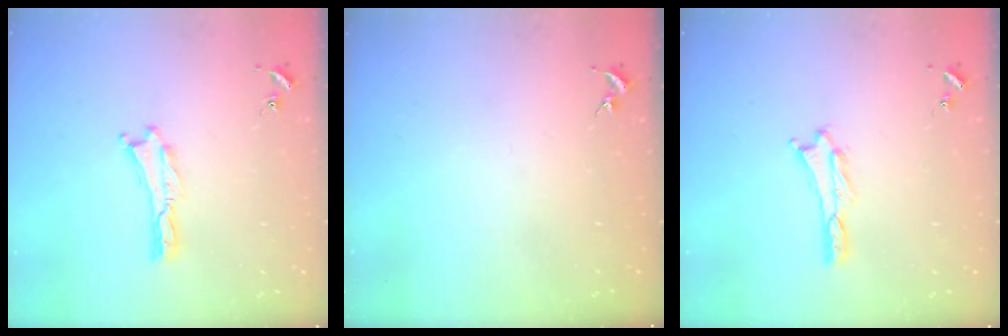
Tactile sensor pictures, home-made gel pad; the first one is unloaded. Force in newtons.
{"total": 0.0}
{"total": 1.0, "press": 1.0, "slide": 0.1}